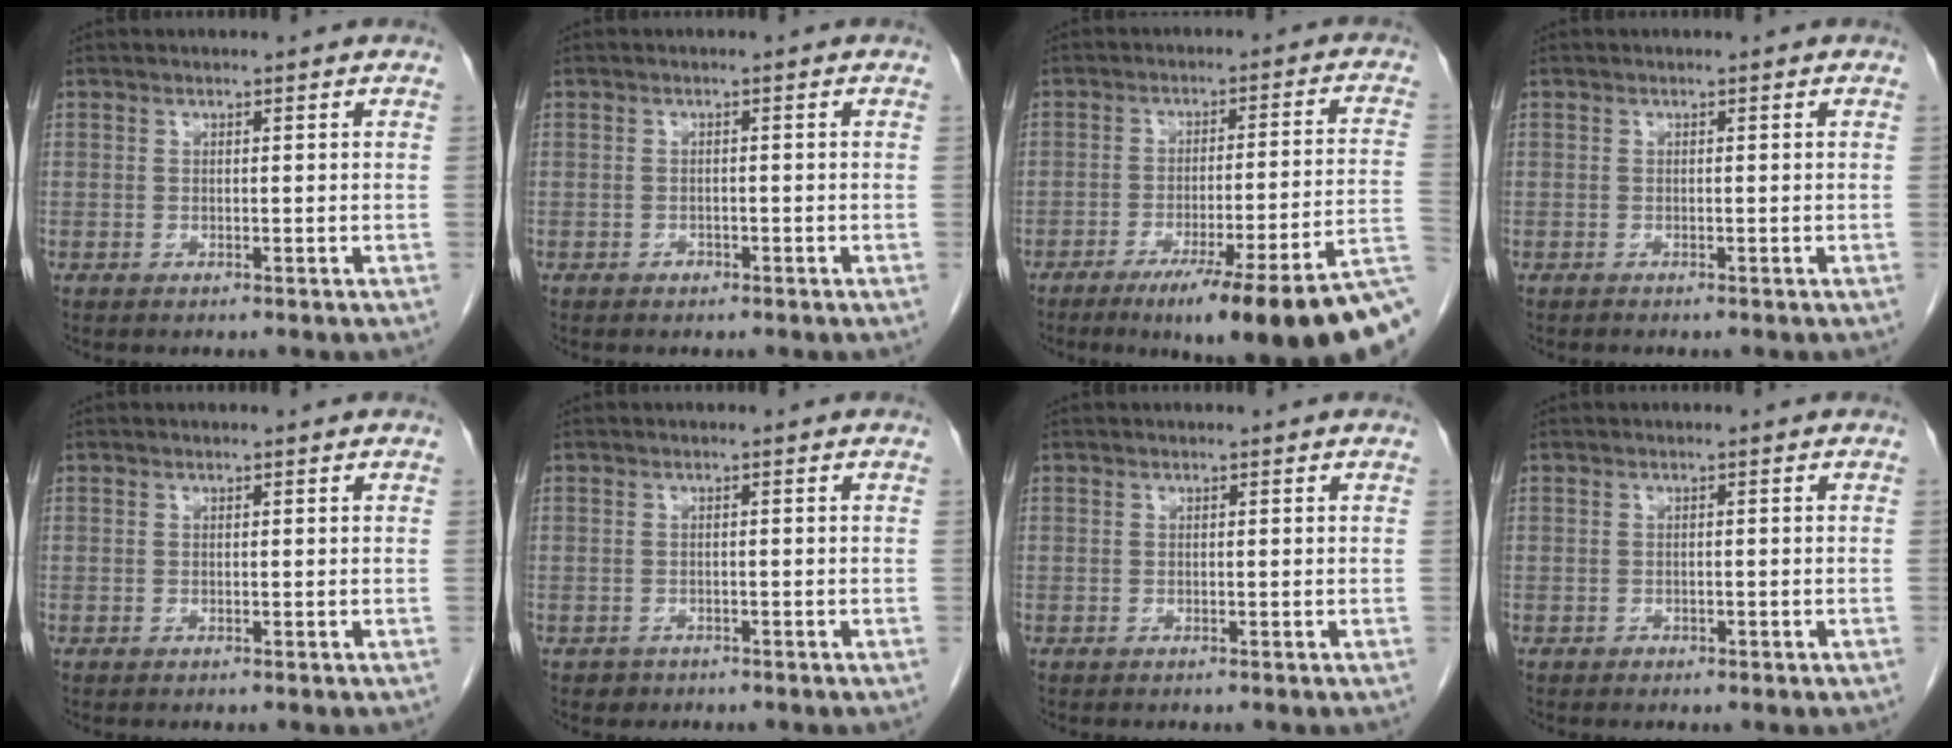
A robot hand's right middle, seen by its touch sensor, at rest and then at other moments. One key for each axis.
{"total": 0.7, "fx": -0.5, "fy": 0.5, "fz": 0.2, "tx": -0.005, "ty": 0.002, "tz": -0.007}
{"total": 21.1, "fx": -14.4, "fy": 0.8, "fz": 15.4, "tx": -0.120, "ty": 0.002, "tz": -0.201}
{"total": 0.0}
{"total": 0.0}
{"total": 0.8, "fx": -0.6, "fy": 0.5, "fz": -0.1, "tx": -0.007, "ty": 0.002, "tz": -0.011}
{"total": 0.0}
{"total": 0.5, "fx": -0.3, "fy": 0.4, "fz": 0.1, "tx": -0.006, "ty": 0.001, "tz": -0.004}